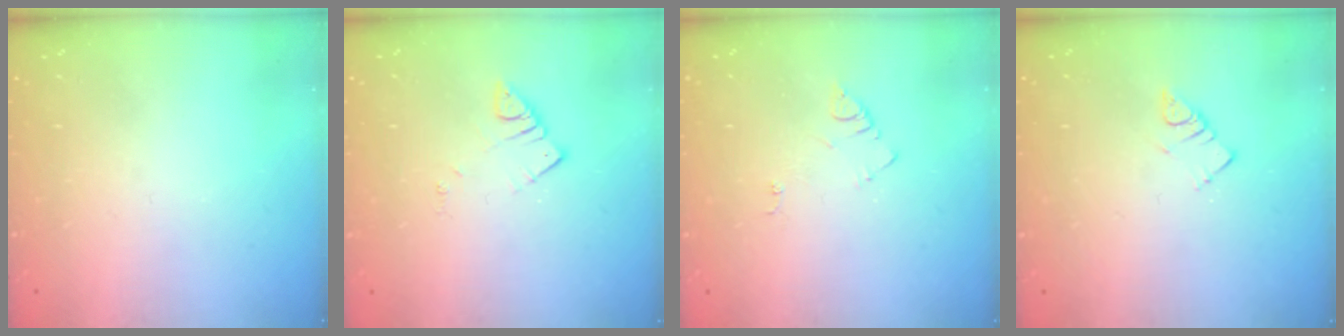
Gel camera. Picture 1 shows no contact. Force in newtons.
{"total": 2.8, "press": 2.7, "slide": 0.3}
{"total": 4.2, "press": 4.2, "slide": 0.4}
{"total": 3.2, "press": 3.1, "slide": 0.5}